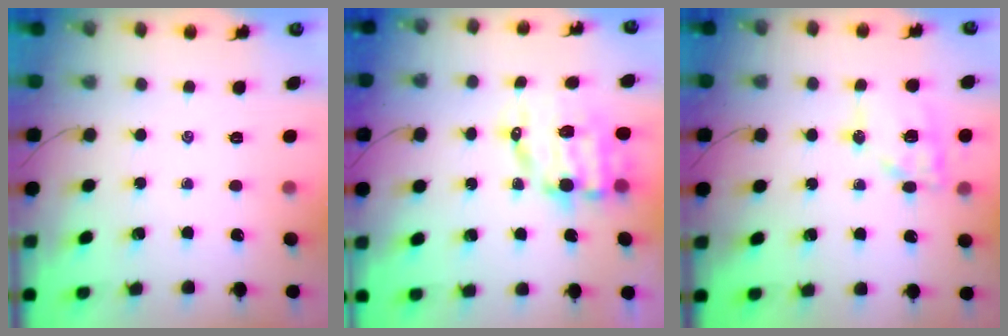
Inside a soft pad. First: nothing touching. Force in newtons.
{"total": 10.7, "press": 10.4, "slide": 2.5}
{"total": 14.6, "press": 14.4, "slide": 2.3}